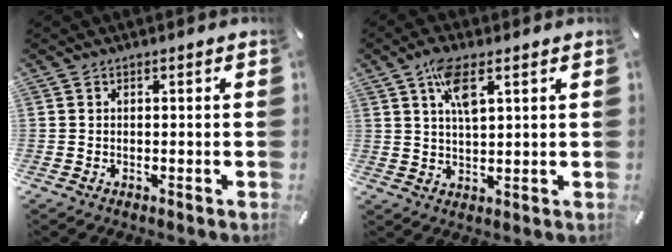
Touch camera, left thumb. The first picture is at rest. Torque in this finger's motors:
{"motor_torque": [1.01, 0.73, 0.85, -0.55, 0.33]}